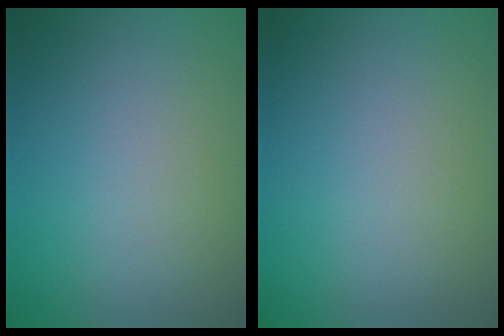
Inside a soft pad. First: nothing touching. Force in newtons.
{"total": 0.0}